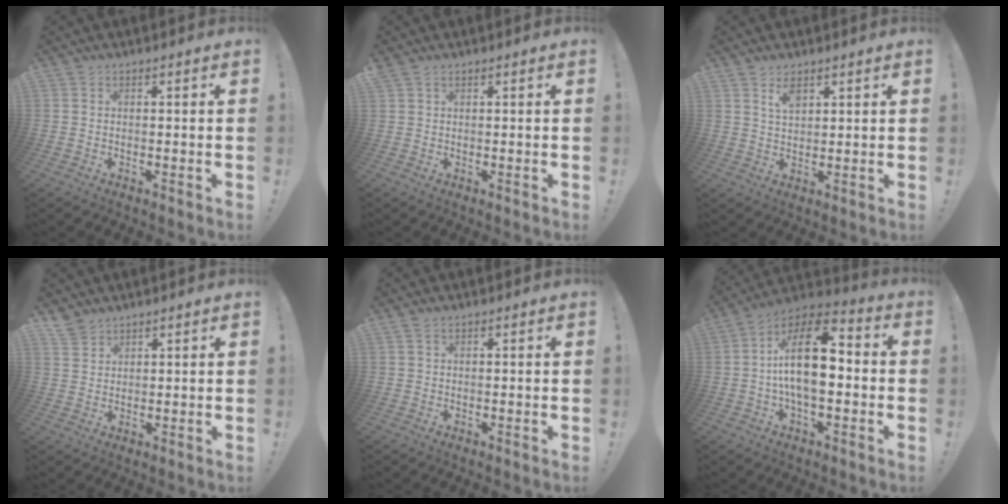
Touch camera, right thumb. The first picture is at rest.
{"total": 0.6, "force": [0.4, 0.3, 0.4], "torque": [0.000, -0.002, 0.007]}
{"total": 4.7, "force": [2.9, 2.3, 2.8], "torque": [-0.040, -0.014, 0.049]}
{"total": 4.2, "force": [3.5, 2.2, 0.6], "torque": [-0.006, -0.026, 0.066]}
{"total": 0.9, "force": [0.6, 0.5, 0.4], "torque": [-0.004, -0.001, 0.011]}
{"total": 17.8, "force": [-0.4, 8.8, 15.5], "torque": [-0.269, 0.011, -0.011]}